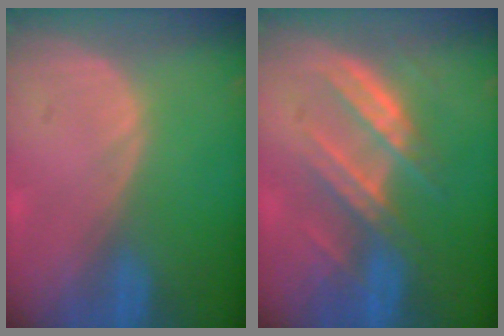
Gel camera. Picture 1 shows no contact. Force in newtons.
{"total": 7.2, "press": 7.0, "slide": 1.6}